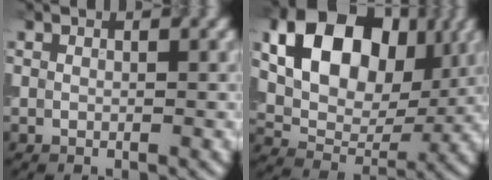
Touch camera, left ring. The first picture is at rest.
{"total": 11.7, "force": [3.7, 7.9, 7.8], "torque": [-0.131, -0.002, 0.060]}